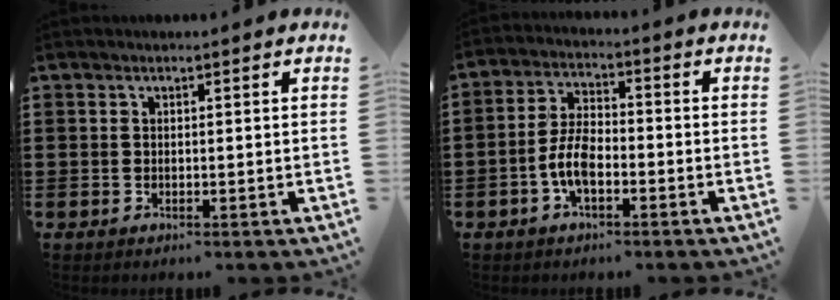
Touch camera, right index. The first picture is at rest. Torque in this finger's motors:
{"motor_torque": [1.09, 1.04, 0.20, 0.09]}